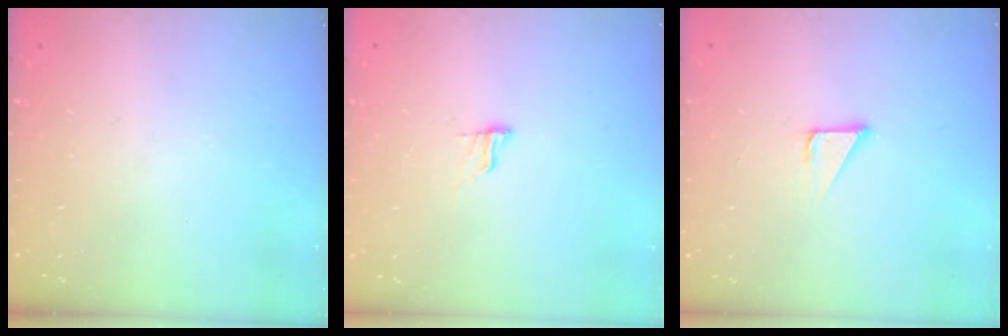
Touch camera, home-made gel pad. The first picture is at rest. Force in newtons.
{"total": 7.4, "press": 7.4, "slide": 0.8}
{"total": 2.1, "press": 2.1, "slide": 0.0}